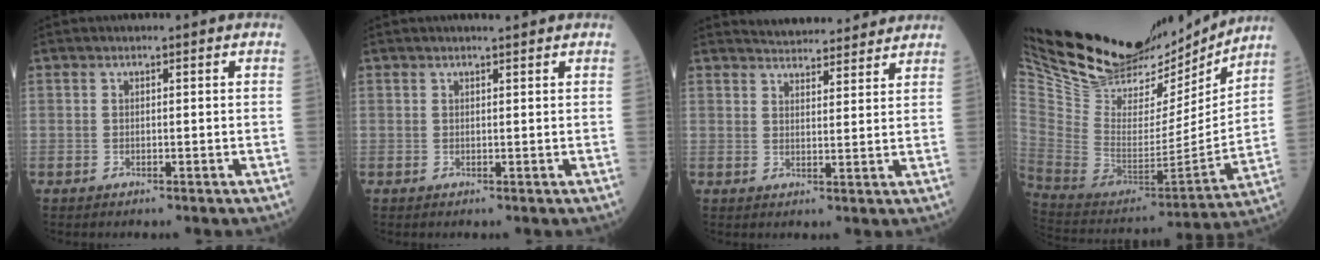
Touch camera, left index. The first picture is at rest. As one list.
[{"total": 1.4, "force": [1.2, -0.1, 0.6], "torque": [-0.006, 0.003, 0.022]}, {"total": 9.9, "force": [9.5, 1.6, 2.1], "torque": [-0.028, 0.010, 0.124]}, {"total": 26.4, "force": [23.4, 7.9, 9.5], "torque": [-0.169, -0.032, 0.371]}]